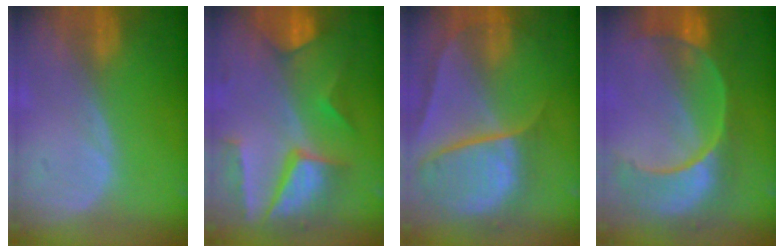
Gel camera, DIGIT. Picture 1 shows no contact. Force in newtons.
{"total": 10.5, "press": 8.8, "slide": 5.7}
{"total": 10.7, "press": 8.9, "slide": 5.9}
{"total": 11.2, "press": 9.3, "slide": 6.1}